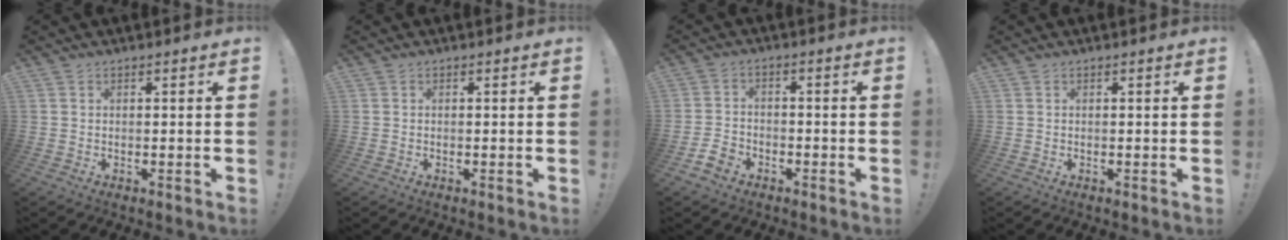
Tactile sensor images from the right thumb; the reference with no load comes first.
{"total": 0.0}
{"total": 5.8, "force": [-4.0, 3.7, 2.2], "torque": [-0.053, 0.021, -0.073]}
{"total": 0.0}